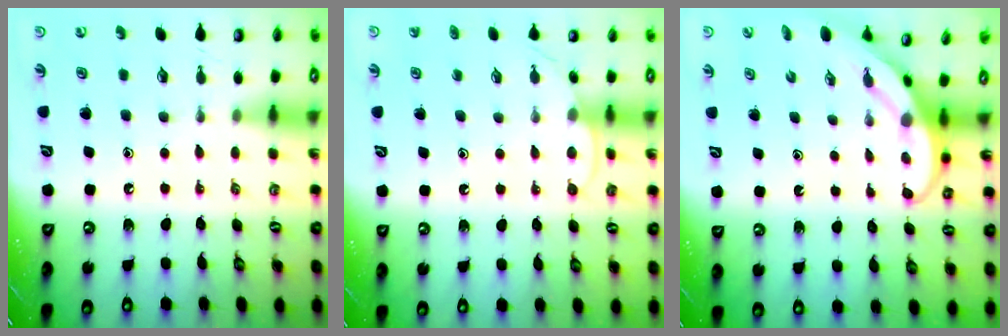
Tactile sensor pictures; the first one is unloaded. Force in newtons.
{"total": 6.6, "press": 6.6, "slide": 0.6}
{"total": 3.9, "press": 3.9, "slide": 0.4}